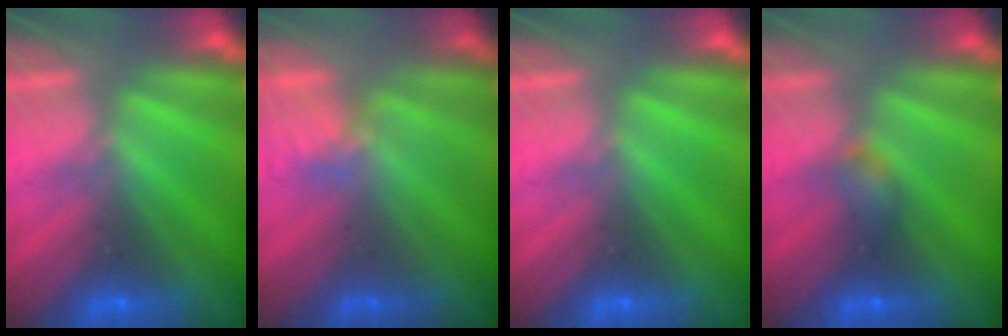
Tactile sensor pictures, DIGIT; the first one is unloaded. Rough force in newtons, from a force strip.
{"total": 2.3}
{"total": 0.0}
{"total": 2.2}